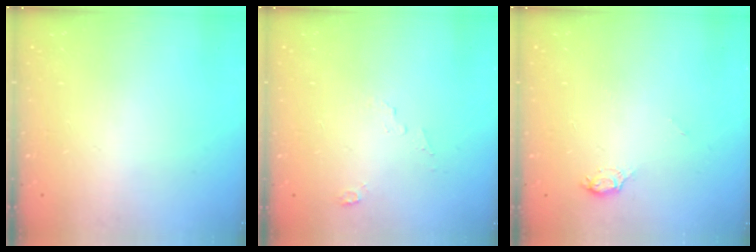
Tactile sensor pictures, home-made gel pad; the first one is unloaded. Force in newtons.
{"total": 2.4, "press": 2.4, "slide": 0.3}
{"total": 4.3, "press": 4.3, "slide": 0.4}